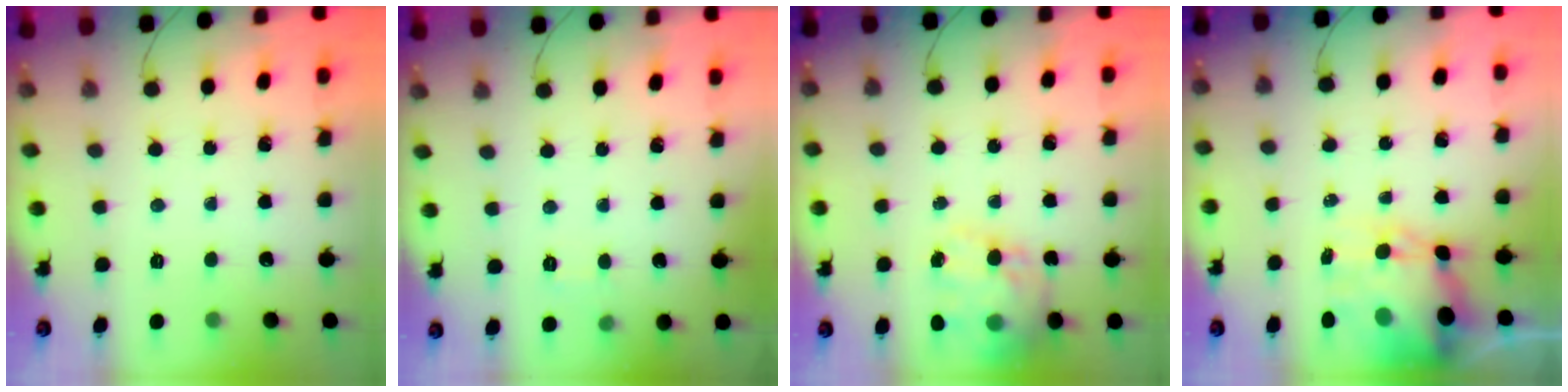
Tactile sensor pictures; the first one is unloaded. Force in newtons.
{"total": 1.9, "press": 1.4, "slide": 1.3}
{"total": 16.1, "press": 15.6, "slide": 4.1}
{"total": 10.2, "press": 9.8, "slide": 3.0}